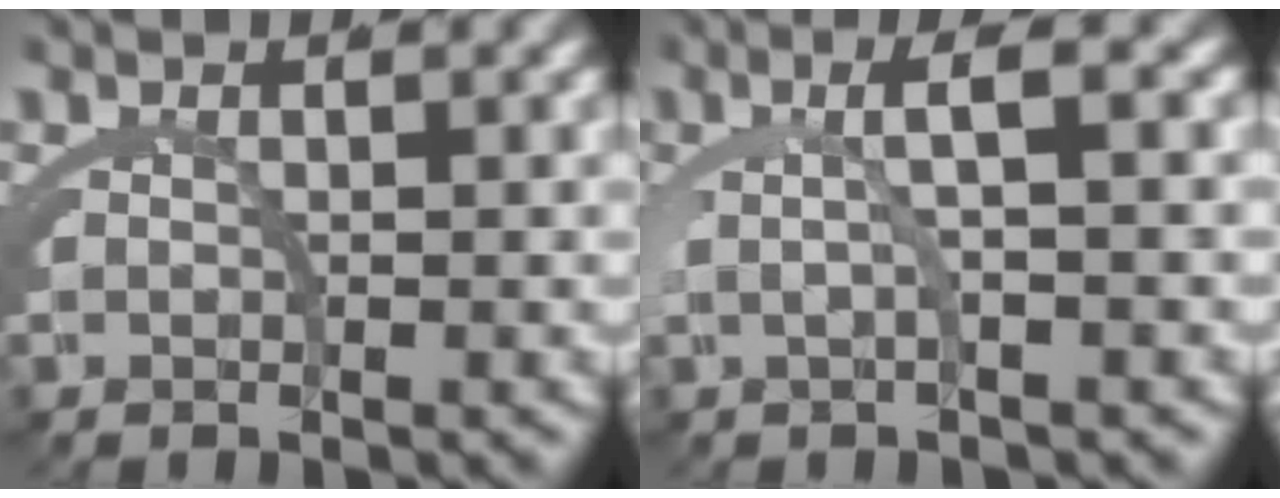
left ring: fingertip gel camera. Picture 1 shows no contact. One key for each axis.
{"total": 3.4, "fx": 0.7, "fy": 0.2, "fz": 3.3, "tx": -0.054, "ty": 0.014, "tz": 0.007}